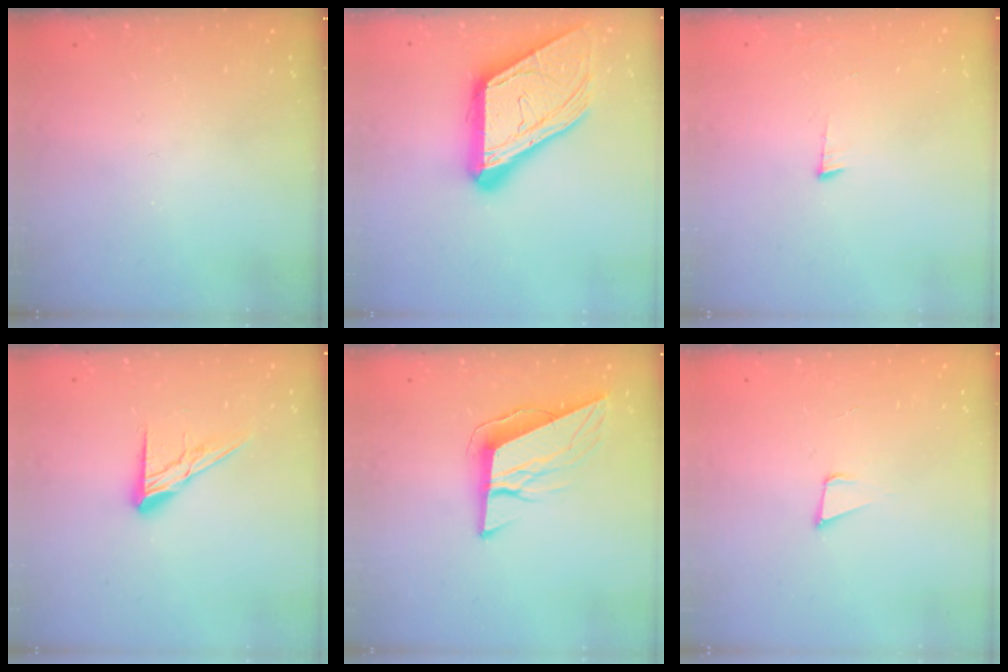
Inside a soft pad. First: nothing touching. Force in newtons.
{"total": 20.1, "press": 20.1, "slide": 1.8}
{"total": 2.8, "press": 2.7, "slide": 0.5}
{"total": 10.4, "press": 10.4, "slide": 0.6}
{"total": 10.2, "press": 9.9, "slide": 2.5}
{"total": 3.1, "press": 1.7, "slide": 2.6}